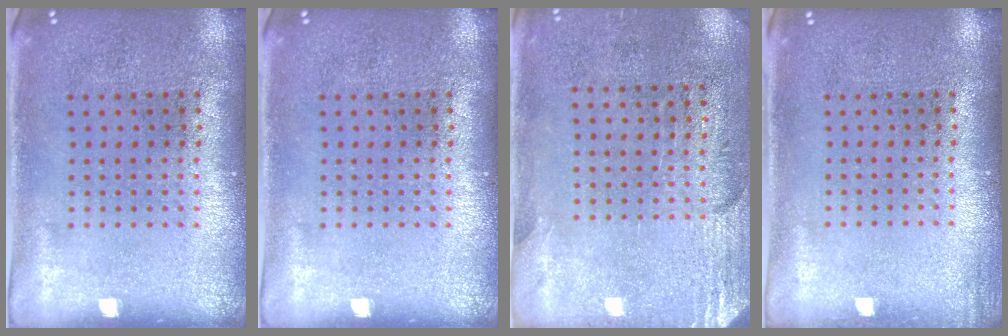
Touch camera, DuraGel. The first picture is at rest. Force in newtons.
{"total": 0.0}
{"total": 2.8, "press": 2.4, "slide": 1.3}
{"total": 0.8, "press": 0.7, "slide": 0.1}